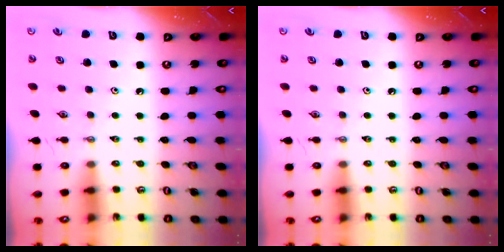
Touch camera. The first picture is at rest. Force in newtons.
{"total": 0.0}